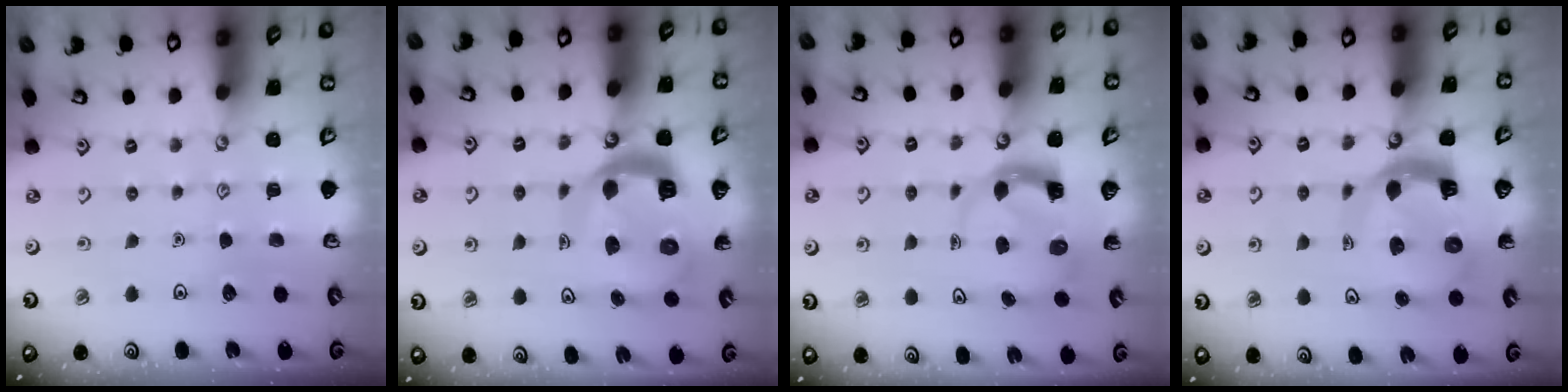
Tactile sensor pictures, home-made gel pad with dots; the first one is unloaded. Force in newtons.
{"total": 12.9, "press": 12.8, "slide": 1.6}
{"total": 3.7, "press": 3.7, "slide": 0.5}
{"total": 11.4, "press": 11.3, "slide": 1.5}